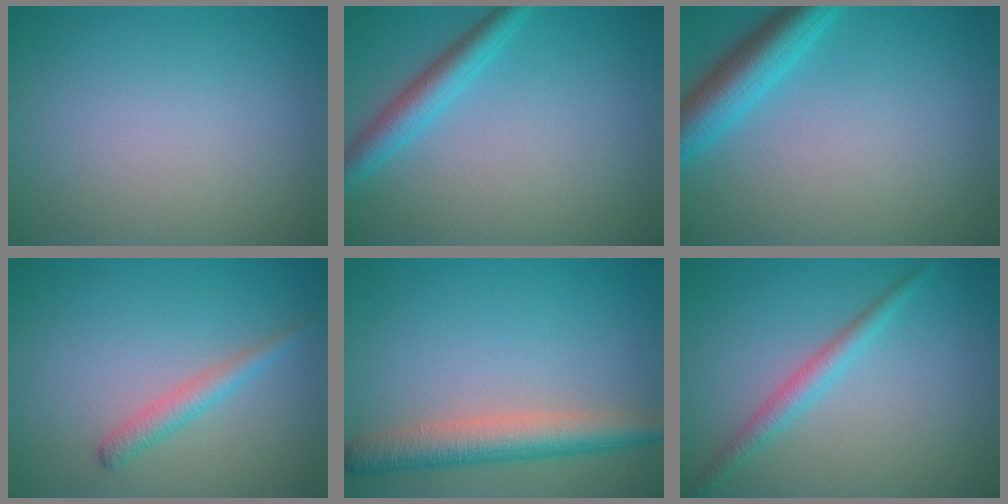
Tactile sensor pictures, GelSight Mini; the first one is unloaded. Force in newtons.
{"total": 3.1, "press": 3.1, "slide": 0.1}
{"total": 4.8, "press": 4.8, "slide": 0.2}
{"total": 1.9, "press": 1.9, "slide": 0.0}
{"total": 4.9, "press": 4.9, "slide": 0.3}
{"total": 2.2, "press": 2.2, "slide": 0.1}